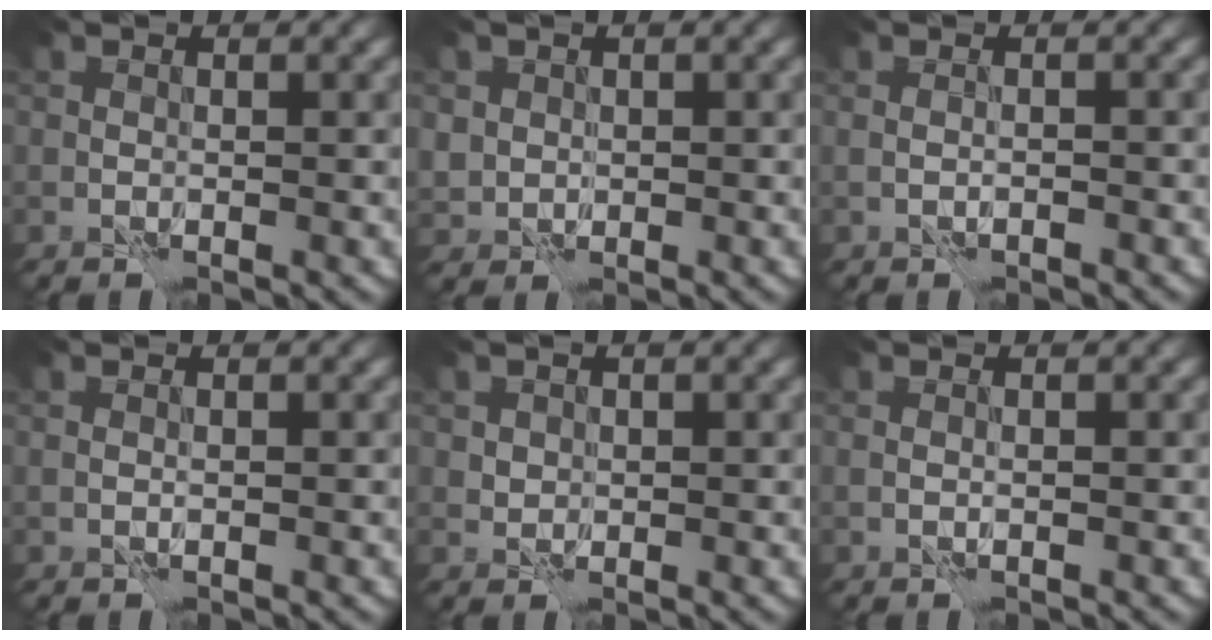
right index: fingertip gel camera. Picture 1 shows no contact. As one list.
[{"total": 2.0, "force": [0.4, 2.0, 0.0], "torque": [0.009, 0.001, 0.010]}, {"total": 0.5, "force": [-0.4, 0.1, 0.4], "torque": [-0.008, 0.001, -0.010]}, {"total": 0.0}, {"total": 1.2, "force": [0.3, 1.1, 0.0], "torque": [0.006, -0.001, 0.004]}, {"total": 0.0}]